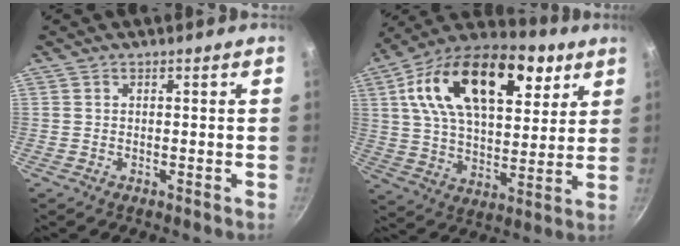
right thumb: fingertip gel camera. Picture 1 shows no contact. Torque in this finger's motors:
{"motor_torque": [1.65, 3.35, 0.77, -0.18, 0.22]}